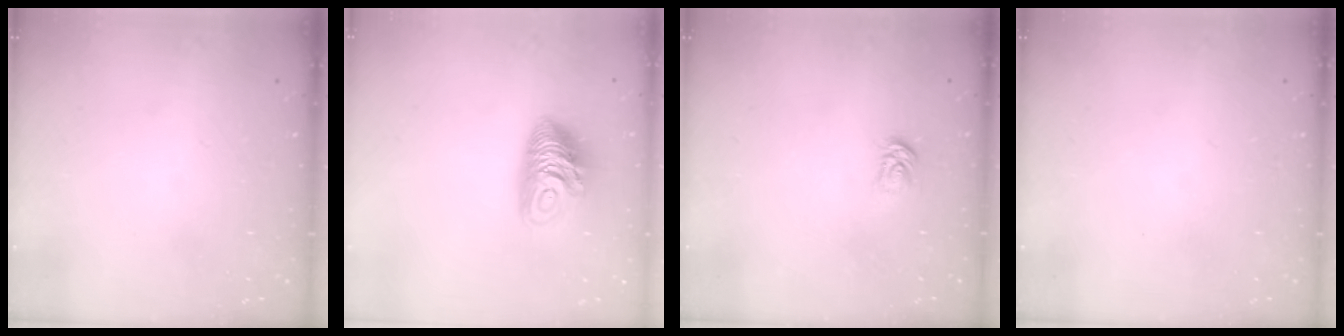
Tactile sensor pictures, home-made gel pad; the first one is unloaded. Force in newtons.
{"total": 10.6, "press": 10.6, "slide": 0.7}
{"total": 3.3, "press": 3.2, "slide": 0.5}
{"total": 0.0}